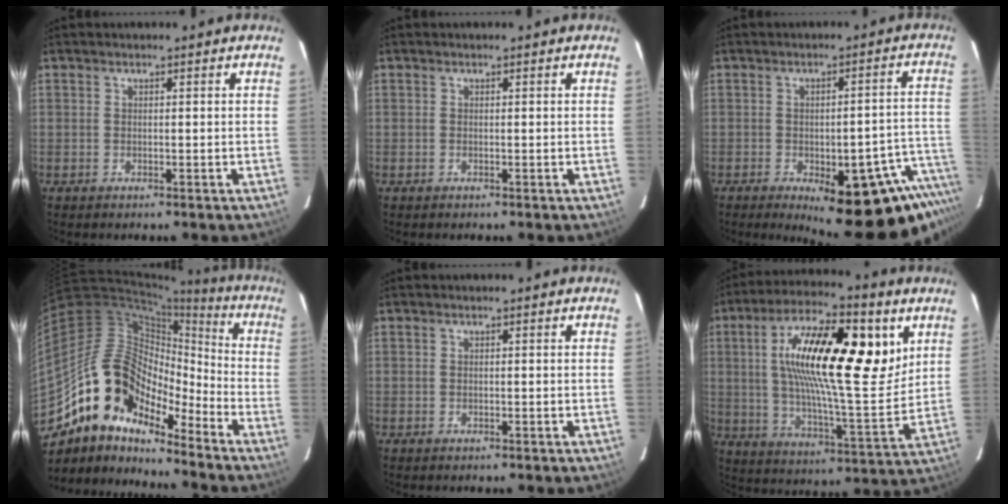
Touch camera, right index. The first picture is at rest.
{"total": 0.0}
{"total": 20.3, "force": [-13.4, 5.9, 14.0], "torque": [-0.142, -0.007, -0.158]}
{"total": 16.3, "force": [-12.1, 7.9, 7.6], "torque": [-0.138, 0.016, -0.235]}
{"total": 0.0}
{"total": 24.3, "force": [7.9, 7.5, 21.7], "torque": [-0.371, 0.017, 0.121]}